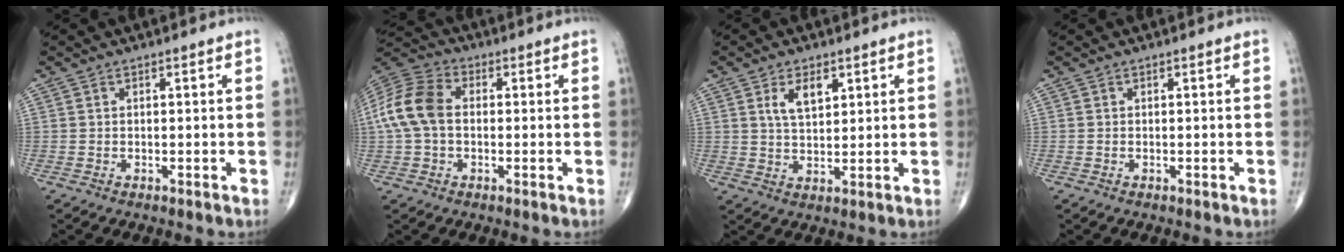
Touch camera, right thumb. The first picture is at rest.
{"total": 11.6, "force": [0.3, 7.9, 8.5], "torque": [-0.183, 0.030, -0.004]}
{"total": 5.5, "force": [2.5, 2.8, 4.0], "torque": [-0.062, -0.013, 0.047]}
{"total": 0.0}